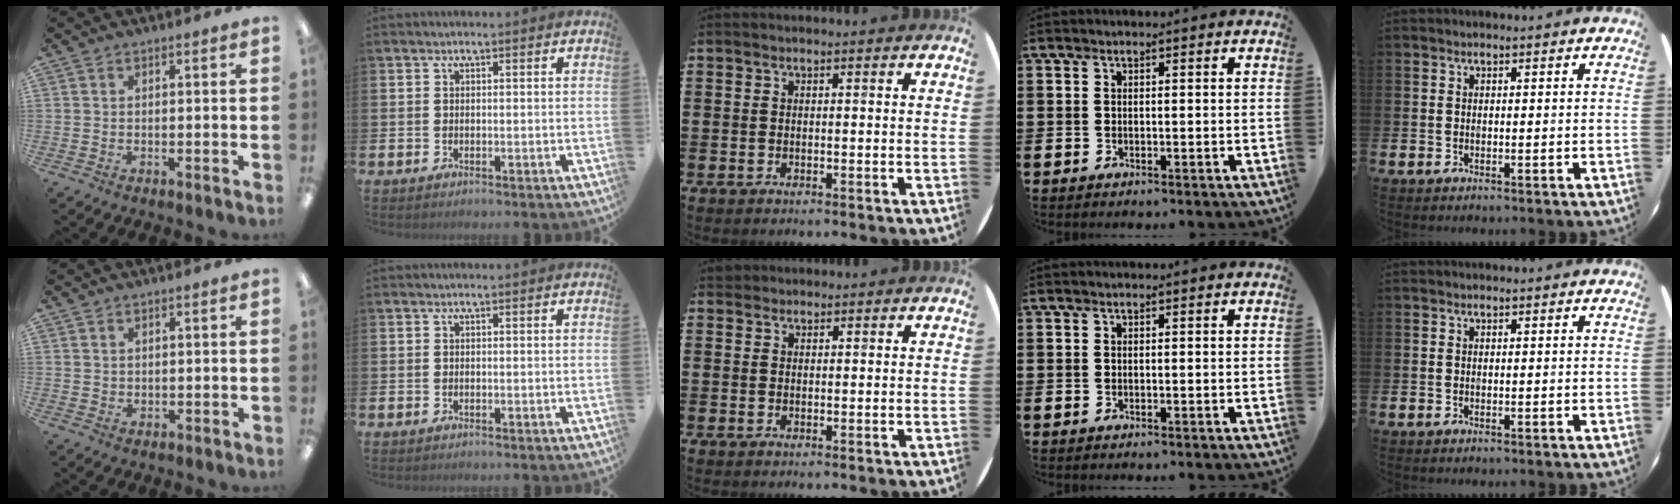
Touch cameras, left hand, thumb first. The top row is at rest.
{"thumb": {"total": 1.3, "force": [0.9, 0.9, 0.2], "torque": [-0.004, 0.001, 0.018]}, "middle": {"total": 0.8, "force": [0.7, 0.4, -0.1], "torque": [0.010, 0.000, 0.012]}}